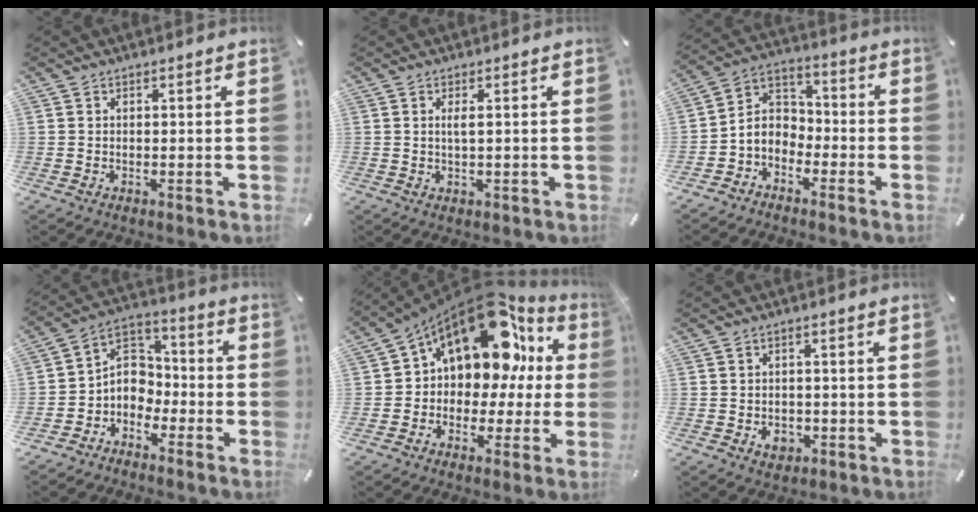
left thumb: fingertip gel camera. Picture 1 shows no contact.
{"total": 1.8, "force": [0.4, 0.5, 1.7], "torque": [-0.035, 0.000, 0.005]}
{"total": 6.3, "force": [-3.9, 4.7, 1.3], "torque": [-0.043, 0.017, -0.082]}
{"total": 7.4, "force": [-3.0, 6.4, 2.1], "torque": [-0.058, 0.018, -0.058]}
{"total": 17.8, "force": [8.7, 11.4, 10.6], "torque": [-0.178, -0.067, 0.148]}
{"total": 3.9, "force": [-1.2, 3.2, 1.9], "torque": [-0.023, 0.003, -0.022]}